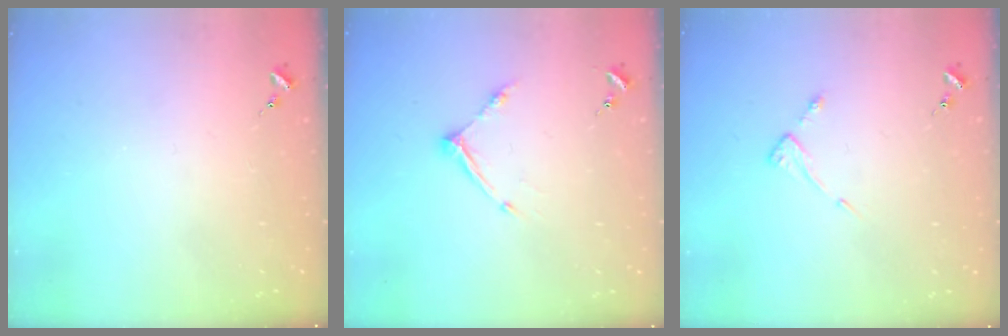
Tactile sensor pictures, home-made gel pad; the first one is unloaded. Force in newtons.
{"total": 8.6, "press": 8.6, "slide": 0.5}
{"total": 3.9, "press": 3.9, "slide": 0.5}